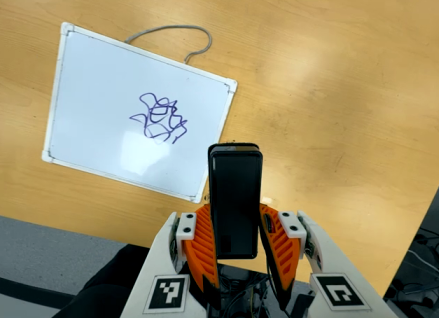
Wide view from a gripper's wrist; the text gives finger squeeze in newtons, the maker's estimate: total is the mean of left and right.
{"total": 4.9, "left": 3.5, "right": 6.4}